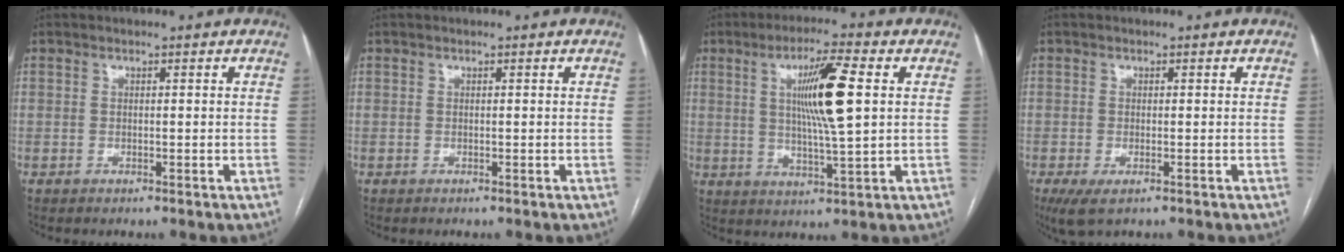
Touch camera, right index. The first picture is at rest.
{"total": 0.0}
{"total": 10.6, "force": [2.3, 0.2, 10.4], "torque": [-0.183, -0.002, 0.041]}
{"total": 3.3, "force": [-1.9, 1.0, 2.6], "torque": [-0.050, -0.010, -0.028]}